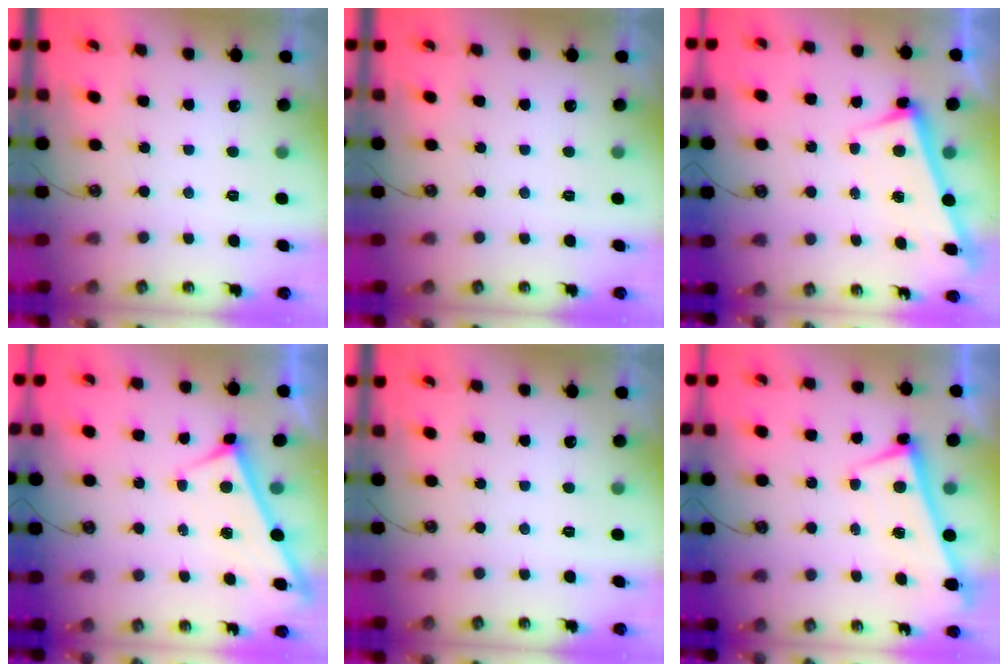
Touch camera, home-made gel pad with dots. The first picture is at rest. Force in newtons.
{"total": 0.0}
{"total": 2.8, "press": 2.7, "slide": 0.7}
{"total": 2.9, "press": 2.9, "slide": 0.3}
{"total": 0.0}
{"total": 0.8, "press": 0.6, "slide": 0.5}